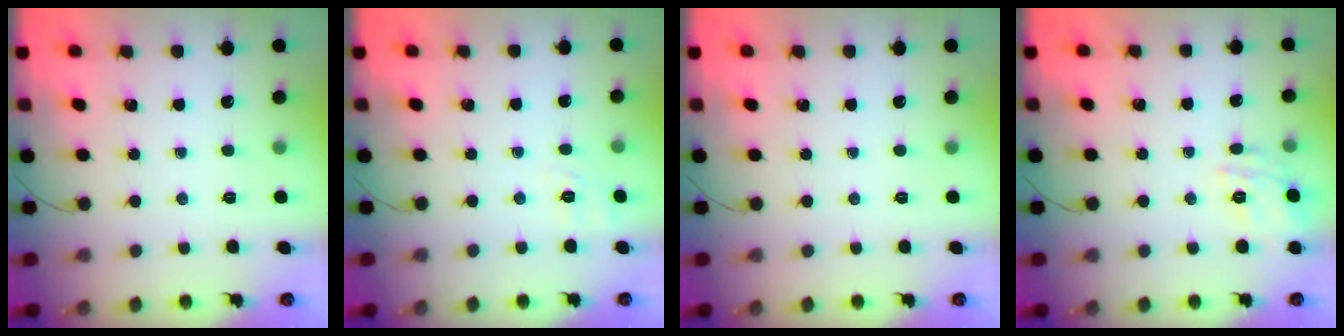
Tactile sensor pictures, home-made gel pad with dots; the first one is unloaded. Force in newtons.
{"total": 2.1, "press": 0.8, "slide": 1.9}
{"total": 0.0}
{"total": 6.1, "press": 6.0, "slide": 1.1}